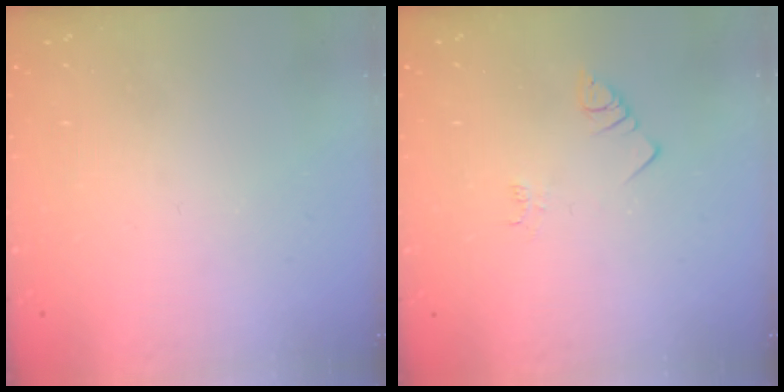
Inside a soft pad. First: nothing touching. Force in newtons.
{"total": 1.4, "press": 1.4, "slide": 0.3}